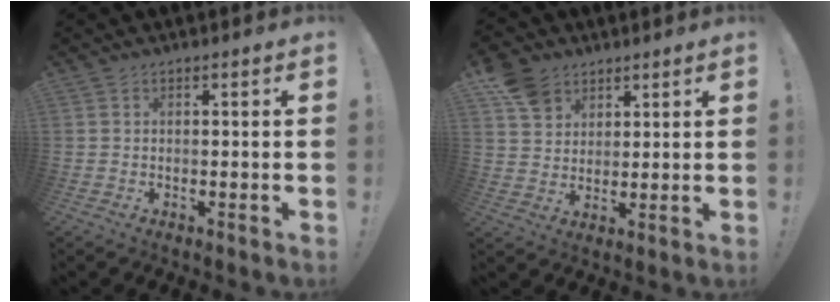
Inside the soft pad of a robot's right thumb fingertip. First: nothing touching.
{"total": 8.8, "force": [5.3, 6.4, 2.9], "torque": [-0.035, -0.030, 0.106]}